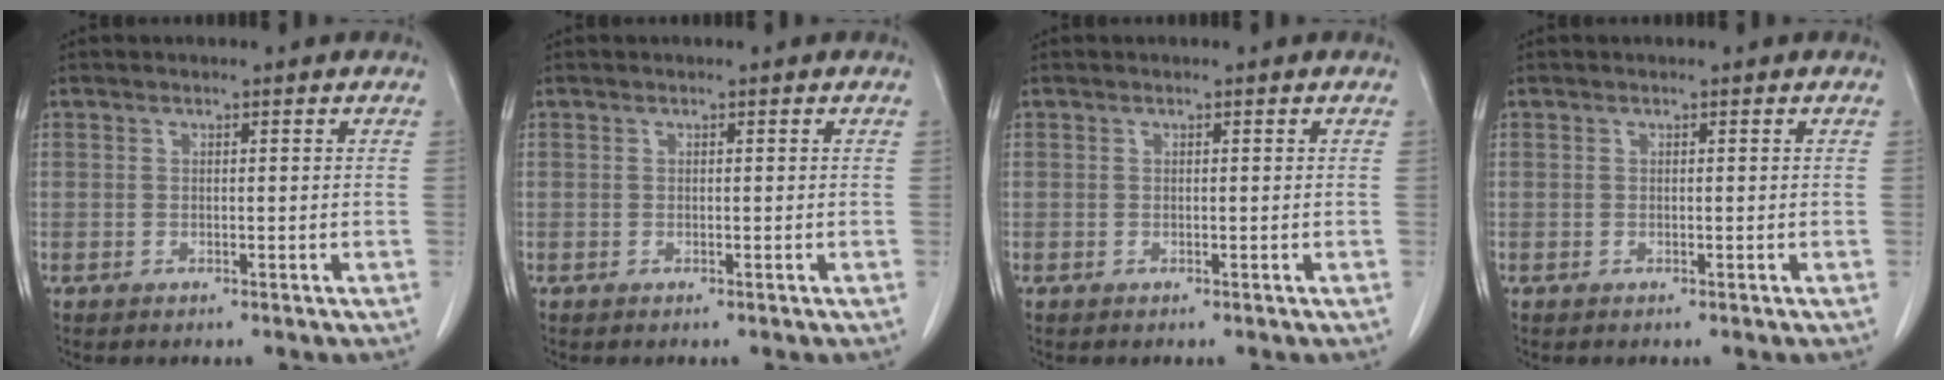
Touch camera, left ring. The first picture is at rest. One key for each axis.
{"total": 0.0}
{"total": 0.0}
{"total": 0.0}